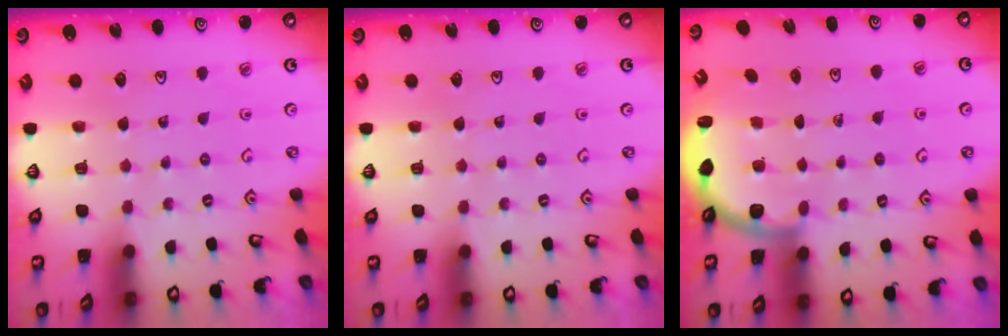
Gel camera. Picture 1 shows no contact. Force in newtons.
{"total": 0.0}
{"total": 3.3, "press": 2.7, "slide": 1.8}